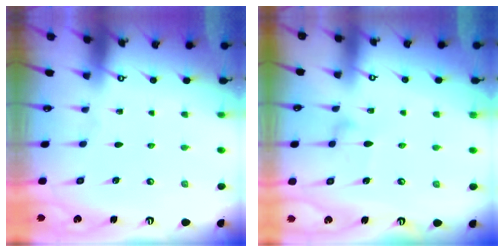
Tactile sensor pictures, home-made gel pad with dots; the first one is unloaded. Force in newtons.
{"total": 8.1, "press": 8.1, "slide": 0.5}